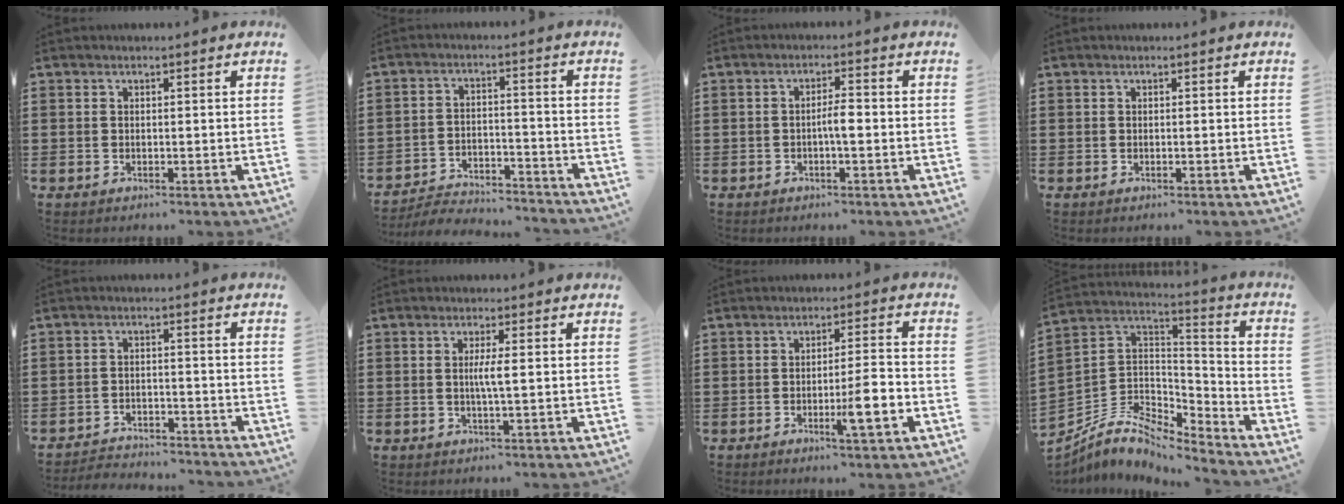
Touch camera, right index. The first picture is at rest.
{"total": 4.8, "force": [-4.7, 0.7, 0.7], "torque": [-0.022, 0.004, -0.099]}
{"total": 3.0, "force": [-0.6, 0.6, 2.9], "torque": [-0.059, 0.000, -0.015]}
{"total": 0.0}
{"total": 3.5, "force": [-3.4, 0.4, 0.0], "torque": [-0.007, 0.003, -0.075]}
{"total": 2.9, "force": [0.1, -0.1, 2.9], "torque": [-0.054, -0.007, -0.001]}
{"total": 6.5, "force": [-2.3, 0.7, 6.0], "torque": [-0.094, -0.004, -0.038]}
{"total": 7.1, "force": [-5.5, 3.2, 3.0], "torque": [-0.079, -0.002, -0.112]}